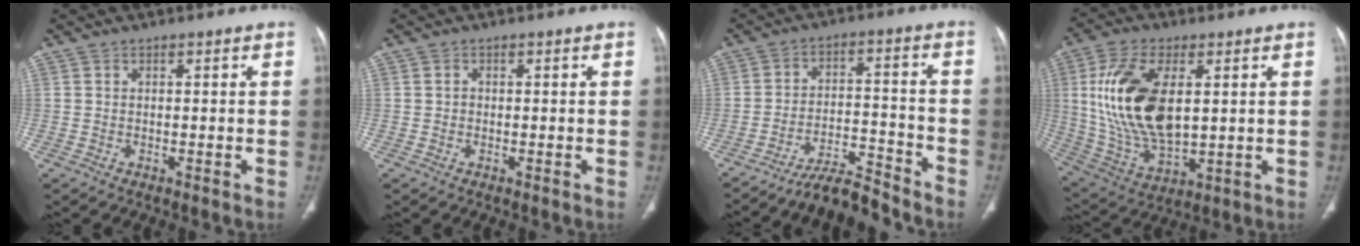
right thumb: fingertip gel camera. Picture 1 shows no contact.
{"total": 0.7, "force": [0.0, 0.7, 0.2], "torque": [-0.001, 0.003, -0.001]}
{"total": 7.7, "force": [-7.5, 0.8, 1.6], "torque": [-0.030, 0.072, -0.128]}
{"total": 19.3, "force": [3.5, 10.0, 16.1], "torque": [-0.322, -0.016, 0.076]}